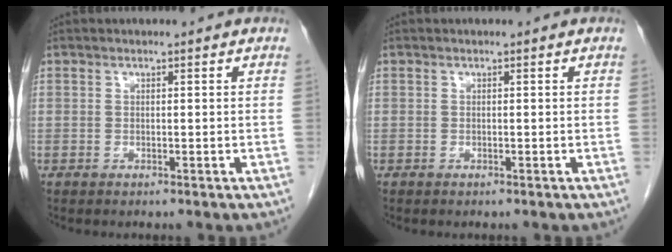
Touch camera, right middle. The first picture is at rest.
{"total": 0.0}